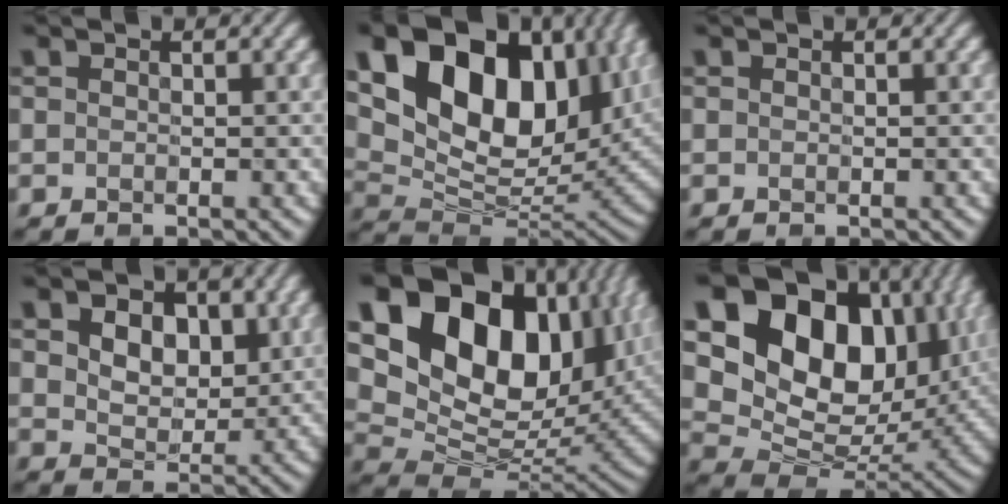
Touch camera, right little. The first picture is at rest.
{"total": 17.8, "force": [7.6, 10.5, 12.3], "torque": [-0.227, 0.041, 0.121]}
{"total": 0.0}
{"total": 5.4, "force": [1.8, 3.8, 3.4], "torque": [-0.070, -0.005, 0.023]}
{"total": 20.5, "force": [8.2, 13.1, 13.4], "torque": [-0.246, 0.047, 0.141]}
{"total": 18.9, "force": [7.1, 12.9, 11.7], "torque": [-0.219, 0.044, 0.125]}